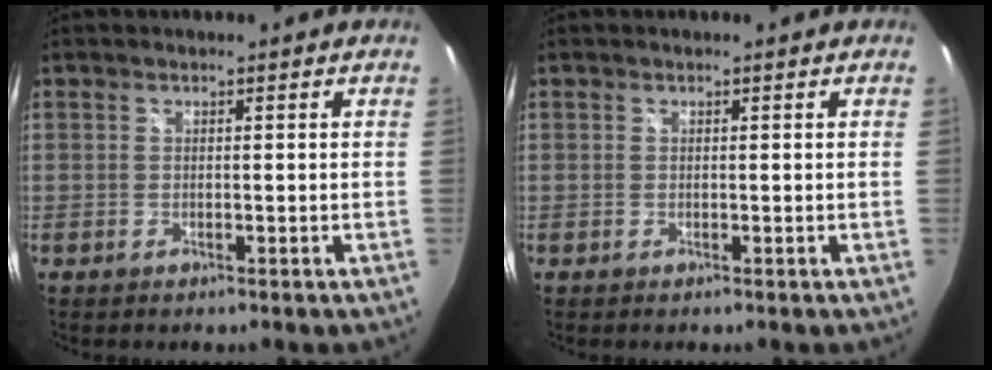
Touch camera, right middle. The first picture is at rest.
{"total": 0.0}